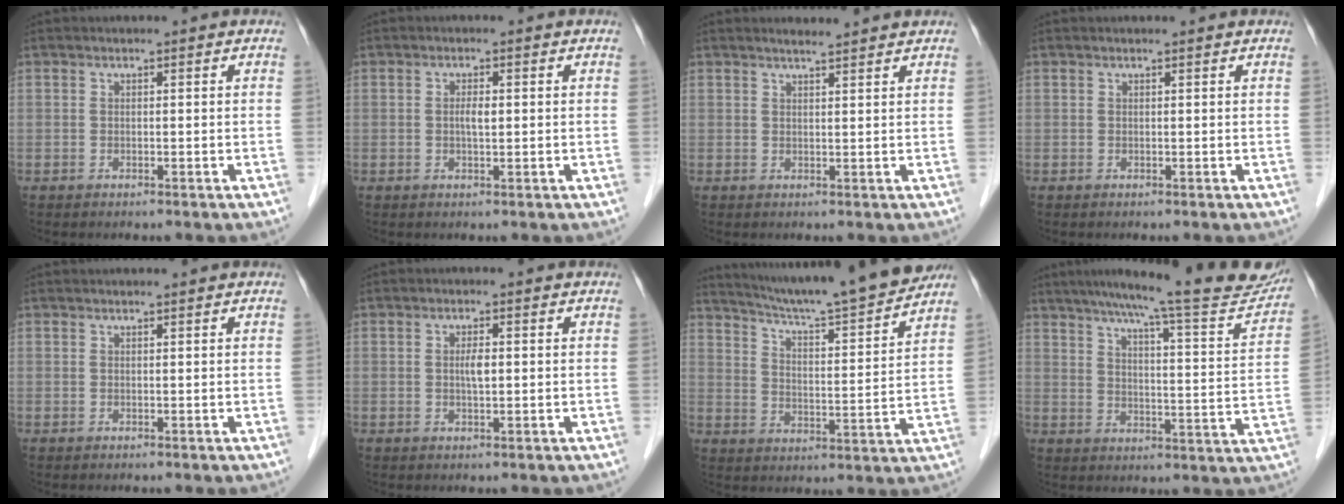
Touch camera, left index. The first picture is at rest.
{"total": 1.8, "force": [0.1, 0.5, 1.7], "torque": [-0.034, 0.002, 0.002]}
{"total": 3.8, "force": [3.5, 0.0, 1.4], "torque": [-0.024, 0.013, 0.047]}
{"total": 0.6, "force": [0.5, 0.0, 0.2], "torque": [-0.010, 0.006, 0.007]}
{"total": 1.1, "force": [1.1, -0.1, 0.3], "torque": [-0.007, 0.011, 0.017]}
{"total": 2.1, "force": [0.1, 0.5, 2.0], "torque": [-0.038, 0.001, 0.003]}
{"total": 18.0, "force": [16.4, -0.5, 7.5], "torque": [-0.121, -0.018, 0.239]}
{"total": 20.9, "force": [18.6, 1.7, 9.5], "torque": [-0.133, -0.032, 0.234]}